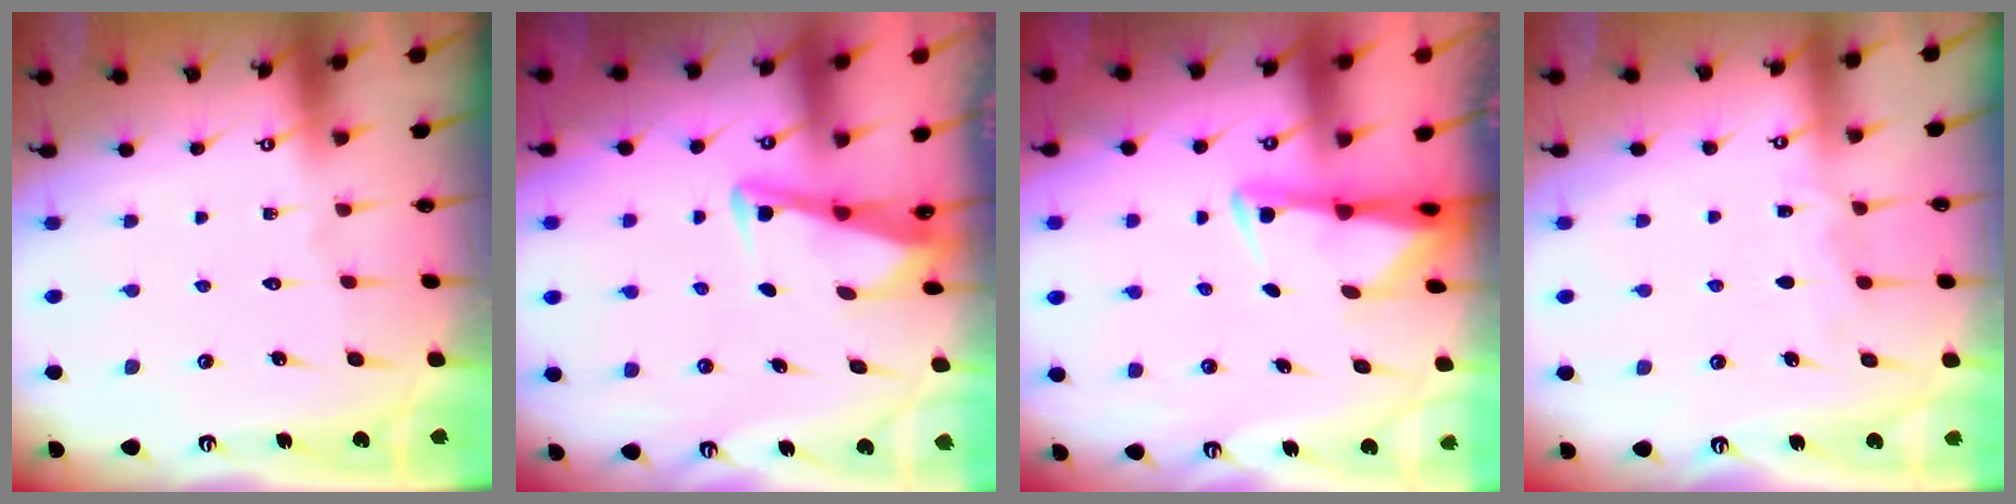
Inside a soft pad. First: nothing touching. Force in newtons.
{"total": 3.3, "press": 3.3, "slide": 0.4}
{"total": 2.8, "press": 2.8, "slide": 0.6}
{"total": 5.6, "press": 5.6, "slide": 0.7}